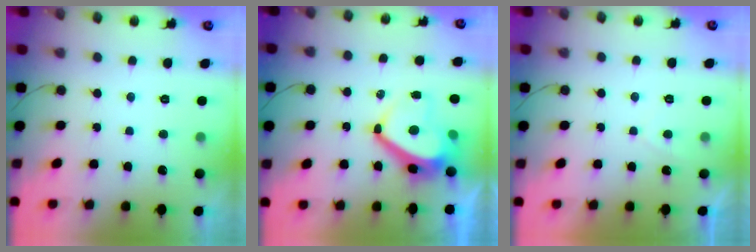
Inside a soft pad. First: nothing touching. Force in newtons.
{"total": 10.5, "press": 10.5, "slide": 0.9}
{"total": 0.6, "press": 0.4, "slide": 0.4}